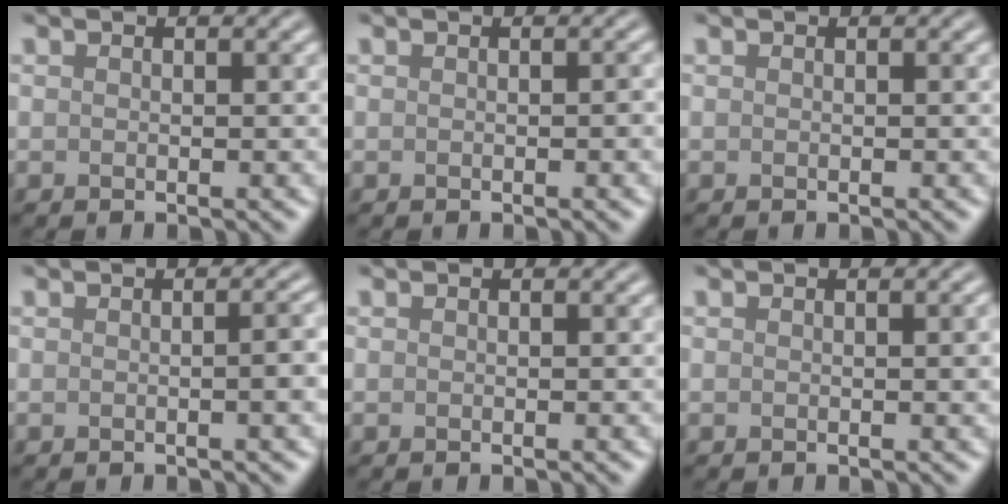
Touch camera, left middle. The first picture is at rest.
{"total": 0.7, "force": [-0.2, 0.1, 0.7], "torque": [-0.009, 0.003, -0.001]}
{"total": 0.0}
{"total": 3.0, "force": [-0.1, 1.0, 2.9], "torque": [-0.021, 0.008, -0.002]}
{"total": 0.0}
{"total": 1.2, "force": [0.1, 0.2, 1.2], "torque": [-0.014, 0.002, 0.000]}